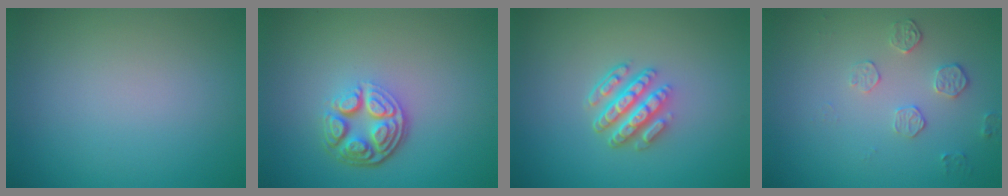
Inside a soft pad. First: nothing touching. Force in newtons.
{"total": 4.6, "press": 3.5, "slide": 3.1}
{"total": 4.6, "press": 3.3, "slide": 3.2}
{"total": 1.8, "press": 1.2, "slide": 1.3}